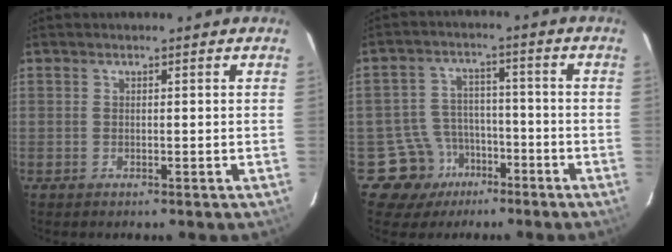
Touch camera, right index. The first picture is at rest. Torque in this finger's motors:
{"motor_torque": [-0.18, -0.16, -0.58, -0.21]}